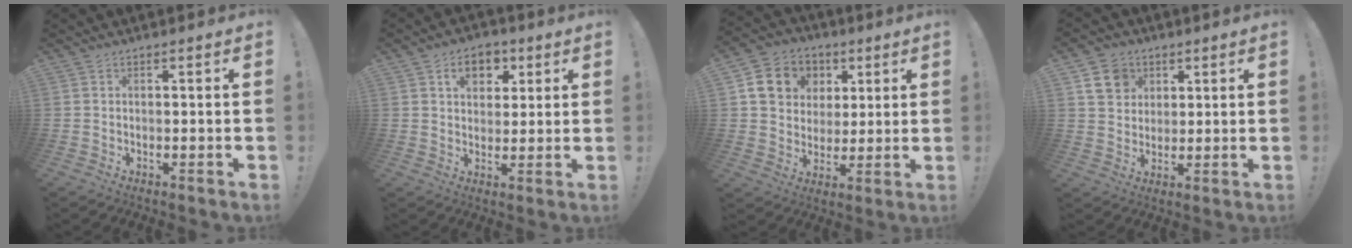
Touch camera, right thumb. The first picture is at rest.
{"total": 8.2, "force": [3.4, 6.2, 4.3], "torque": [-0.053, -0.007, 0.060]}
{"total": 12.7, "force": [4.3, 10.8, 4.9], "torque": [-0.071, -0.012, 0.091]}
{"total": 9.8, "force": [4.6, 8.0, 3.3], "torque": [-0.042, -0.021, 0.092]}